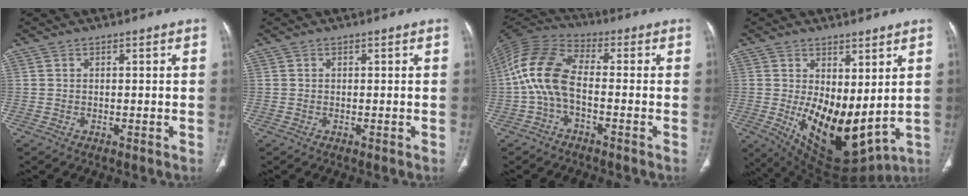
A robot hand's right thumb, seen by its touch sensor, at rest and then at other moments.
{"total": 0.0}
{"total": 11.4, "force": [-1.7, 5.7, 9.7], "torque": [-0.206, 0.031, -0.045]}
{"total": 15.6, "force": [0.9, 8.1, 13.3], "torque": [-0.190, -0.040, 0.044]}